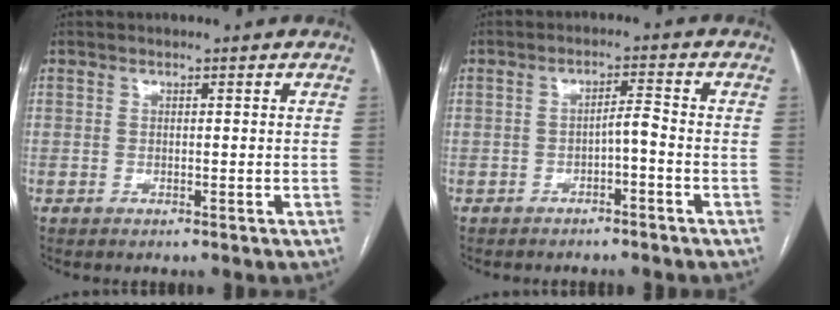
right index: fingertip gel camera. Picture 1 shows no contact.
{"total": 2.7, "force": [-1.4, 0.3, 2.3], "torque": [-0.037, 0.006, -0.021]}